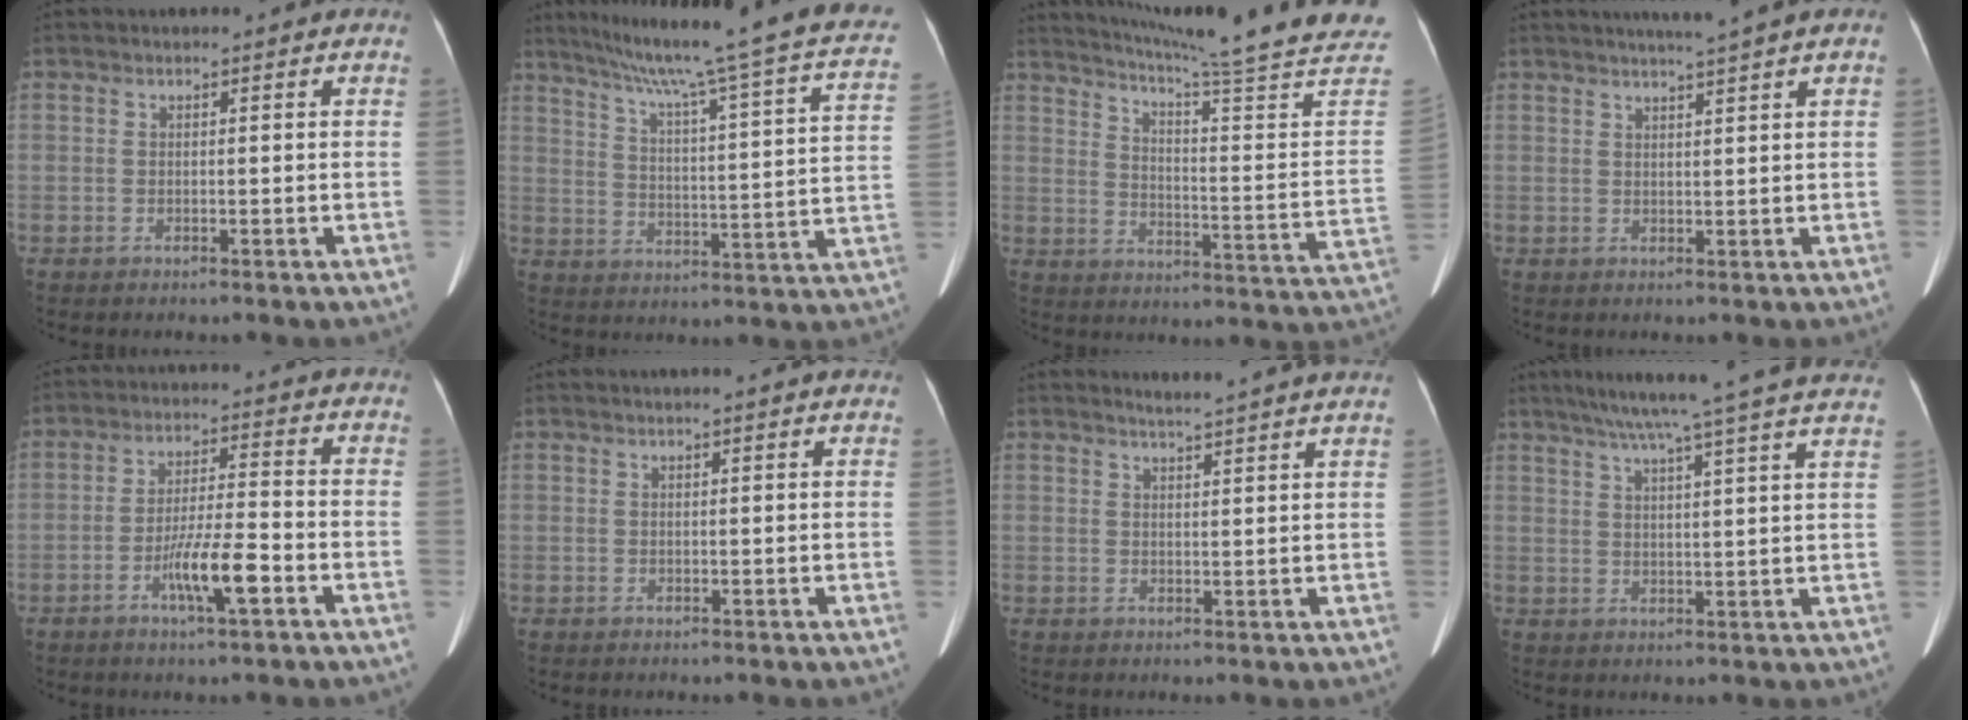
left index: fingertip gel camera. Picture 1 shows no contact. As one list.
[{"total": 26.5, "force": [20.7, 0.5, 16.4], "torque": [-0.251, -0.023, 0.265]}, {"total": 25.5, "force": [22.4, -2.4, 11.9], "torque": [-0.185, -0.103, 0.284]}, {"total": 4.8, "force": [3.8, -0.9, 2.8], "torque": [-0.041, 0.010, 0.053]}, {"total": 7.6, "force": [-3.5, 0.5, 6.7], "torque": [-0.130, -0.003, -0.062]}, {"total": 4.2, "force": [3.8, -0.2, 1.9], "torque": [-0.023, 0.020, 0.039]}, {"total": 8.1, "force": [7.5, -1.2, 2.8], "torque": [-0.041, -0.003, 0.082]}, {"total": 23.0, "force": [20.0, -1.2, 11.3], "torque": [-0.187, -0.013, 0.252]}]